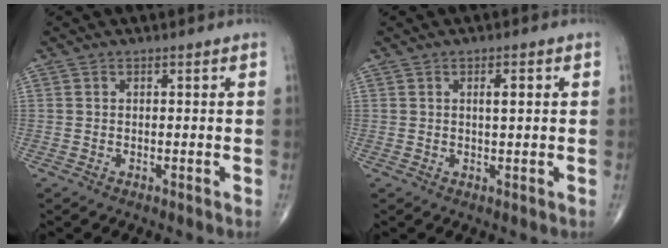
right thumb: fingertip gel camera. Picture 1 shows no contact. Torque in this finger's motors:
{"motor_torque": [-0.38, 0.29, 0.36, 0.03, 0.05]}